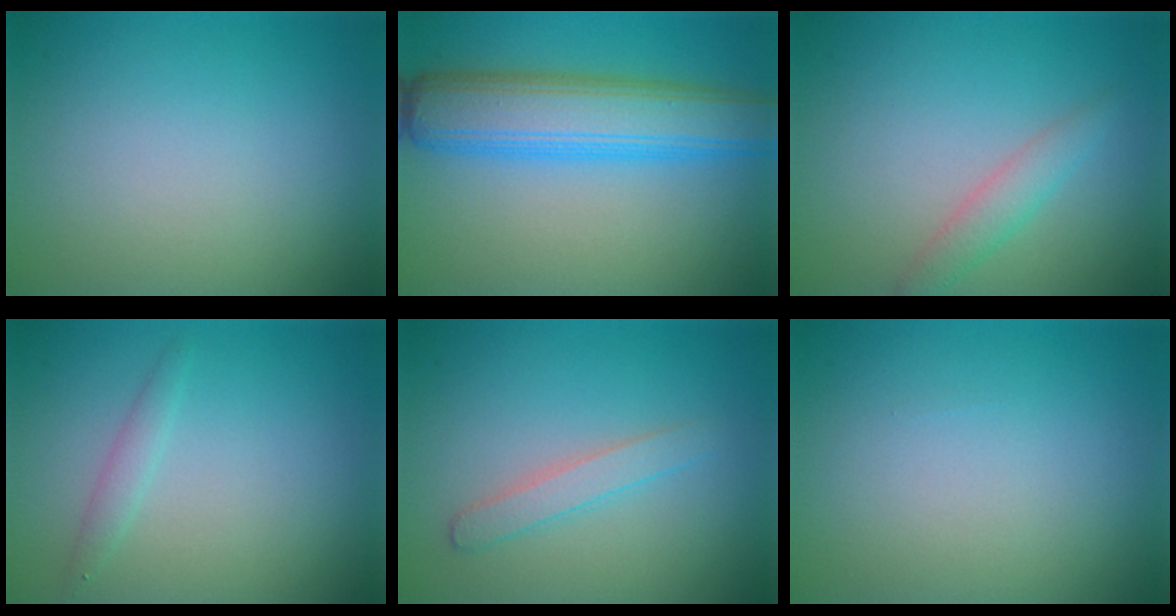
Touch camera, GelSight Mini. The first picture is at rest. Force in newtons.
{"total": 7.8, "press": 7.8, "slide": 0.1}
{"total": 2.0, "press": 2.0, "slide": 0.0}
{"total": 1.2, "press": 1.2, "slide": 0.0}
{"total": 1.7, "press": 1.7, "slide": 0.1}
{"total": 0.0}